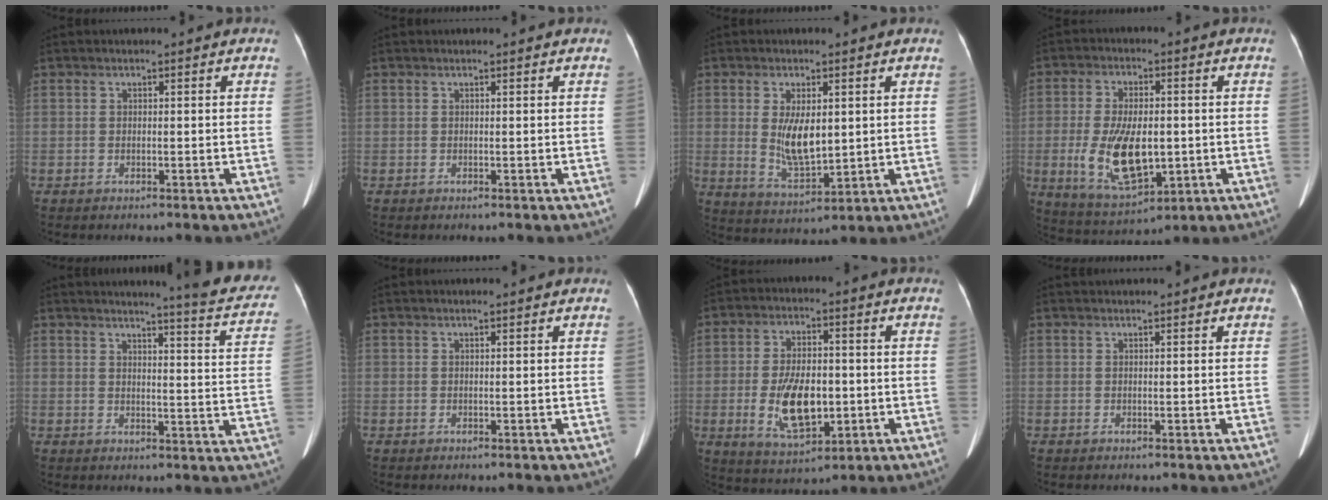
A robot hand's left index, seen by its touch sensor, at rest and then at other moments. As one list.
[{"total": 0.7, "force": [0.6, 0.0, 0.2], "torque": [-0.007, 0.005, 0.009]}, {"total": 7.1, "force": [1.2, 2.8, 6.5], "torque": [-0.126, -0.008, 0.032]}, {"total": 11.8, "force": [-1.6, 5.2, 10.5], "torque": [-0.209, -0.010, -0.013]}, {"total": 13.6, "force": [12.6, 0.1, 5.2], "torque": [-0.051, -0.067, 0.122]}, {"total": 1.1, "force": [1.0, 0.0, 0.5], "torque": [-0.008, 0.014, 0.018]}, {"total": 10.2, "force": [-1.7, 4.7, 8.9], "torque": [-0.177, -0.003, -0.021]}, {"total": 2.7, "force": [2.6, 0.0, 0.7], "torque": [-0.009, 0.028, 0.038]}]